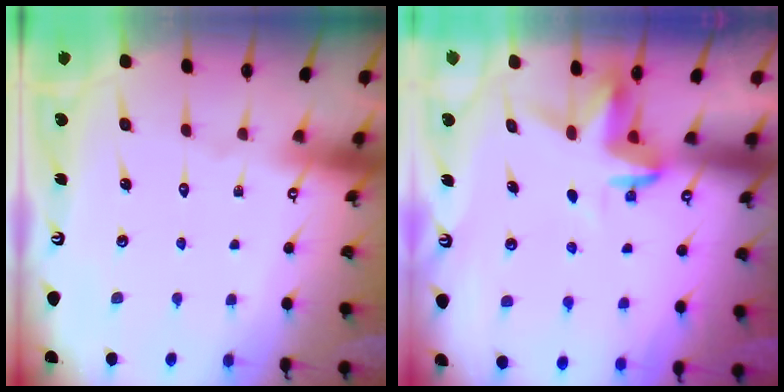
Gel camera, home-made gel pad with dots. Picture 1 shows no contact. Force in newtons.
{"total": 3.6, "press": 3.6, "slide": 0.2}